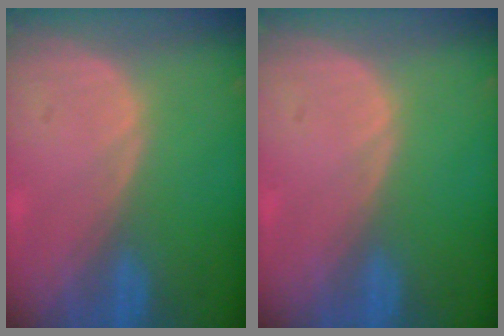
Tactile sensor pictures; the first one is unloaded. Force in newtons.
{"total": 0.0}